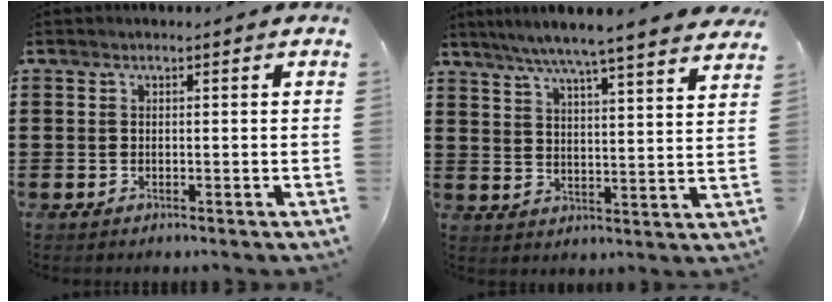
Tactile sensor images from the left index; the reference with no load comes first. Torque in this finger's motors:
{"motor_torque": [1.17, -0.96, 0.75, 0.17]}